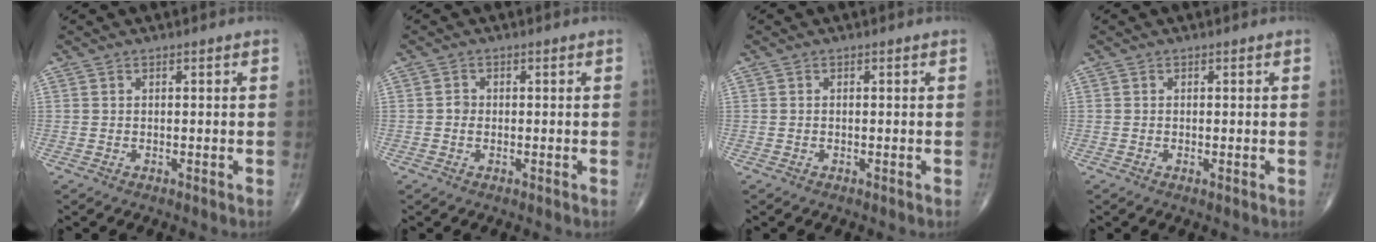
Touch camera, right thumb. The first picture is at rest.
{"total": 1.2, "force": [-0.2, 1.0, 0.7], "torque": [-0.007, 0.003, -0.005]}
{"total": 0.0}
{"total": 0.5, "force": [-0.1, 0.1, 0.5], "torque": [-0.012, -0.003, -0.004]}